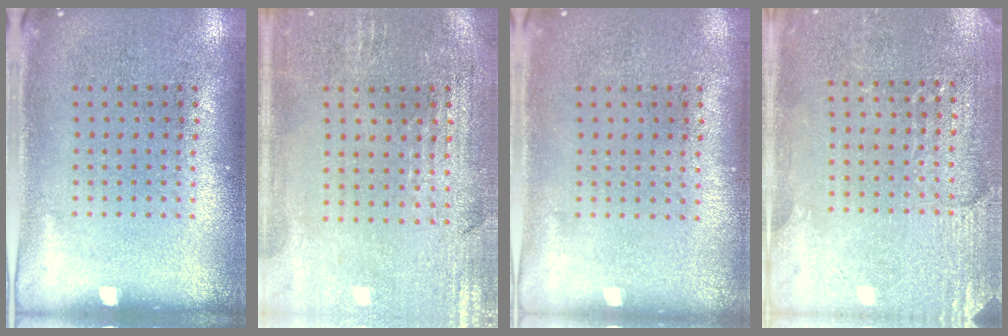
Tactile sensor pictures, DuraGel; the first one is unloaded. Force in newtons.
{"total": 0.9, "press": 0.8, "slide": 0.4}
{"total": 0.0}
{"total": 2.9, "press": 2.9, "slide": 0.4}